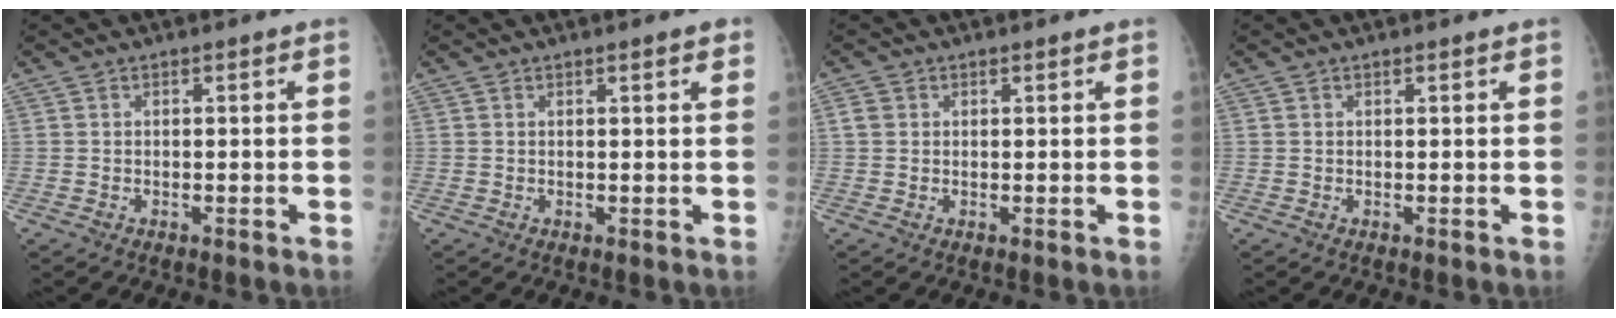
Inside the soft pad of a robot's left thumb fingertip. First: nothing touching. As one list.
[{"total": 1.6, "force": [1.0, 0.2, 1.3], "torque": [-0.017, -0.003, 0.011]}, {"total": 1.6, "force": [0.4, 1.4, 0.7], "torque": [-0.006, 0.000, 0.006]}, {"total": 0.0}]